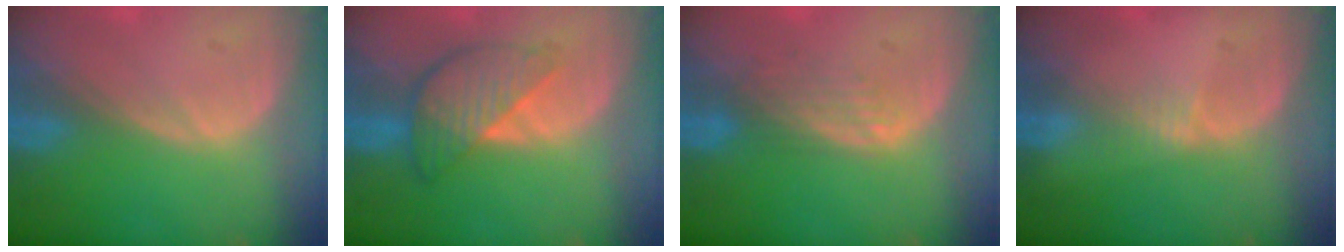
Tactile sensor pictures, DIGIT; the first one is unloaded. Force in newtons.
{"total": 6.2, "press": 6.2, "slide": 0.3}
{"total": 3.5, "press": 2.8, "slide": 2.0}
{"total": 1.3, "press": 1.1, "slide": 0.8}